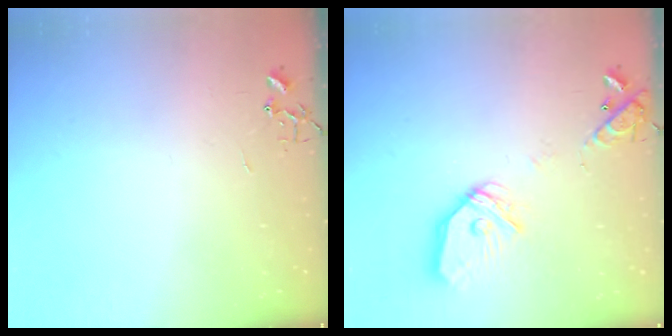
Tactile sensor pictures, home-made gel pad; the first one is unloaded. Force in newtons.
{"total": 15.8, "press": 15.6, "slide": 2.1}